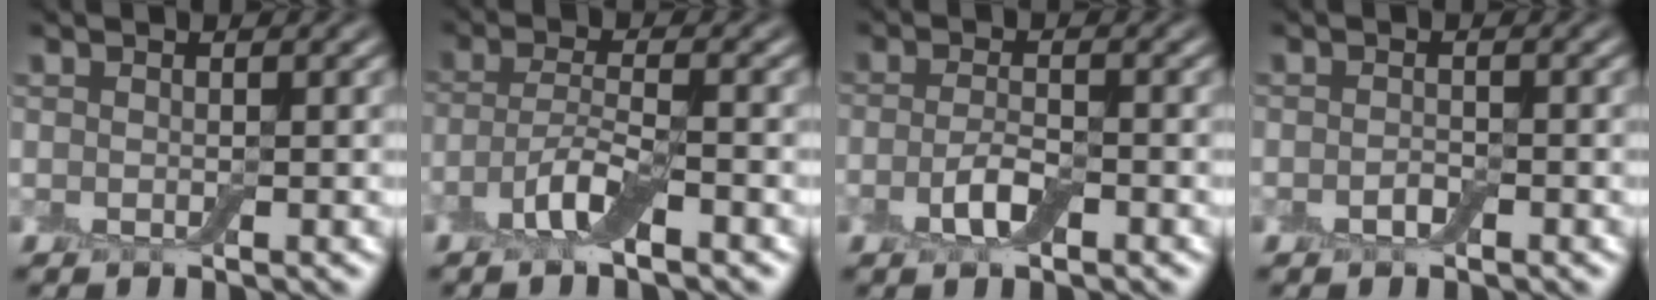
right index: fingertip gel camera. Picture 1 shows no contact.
{"total": 3.8, "force": [-2.1, 0.9, 3.0], "torque": [-0.063, 0.004, -0.050]}
{"total": 2.7, "force": [-1.2, 1.0, 2.2], "torque": [-0.049, 0.001, -0.027]}
{"total": 1.0, "force": [-0.5, 0.5, 0.7], "torque": [-0.015, 0.000, -0.009]}